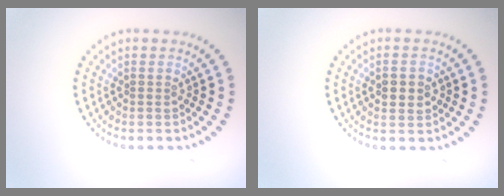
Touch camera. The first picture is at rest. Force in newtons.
{"total": 2.1, "press": 2.1, "slide": 0.1}